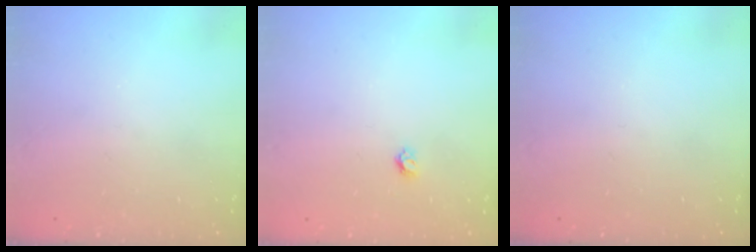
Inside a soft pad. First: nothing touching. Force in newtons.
{"total": 3.3, "press": 3.3, "slide": 0.3}
{"total": 0.0}